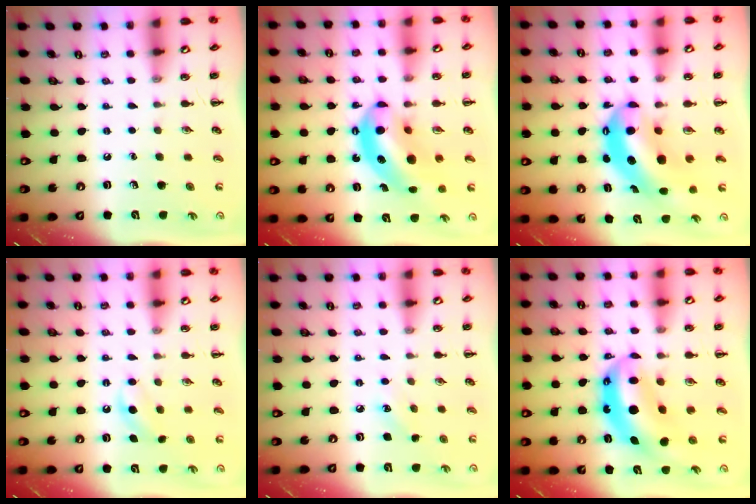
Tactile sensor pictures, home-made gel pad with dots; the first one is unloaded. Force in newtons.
{"total": 13.2, "press": 12.8, "slide": 3.2}
{"total": 9.0, "press": 8.8, "slide": 2.1}
{"total": 6.1, "press": 5.9, "slide": 1.5}
{"total": 6.6, "press": 6.4, "slide": 1.9}
{"total": 9.8, "press": 9.5, "slide": 2.4}